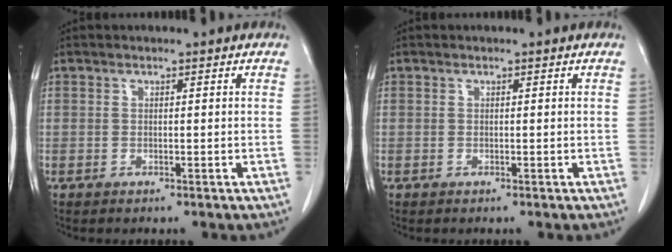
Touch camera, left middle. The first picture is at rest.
{"total": 0.0}